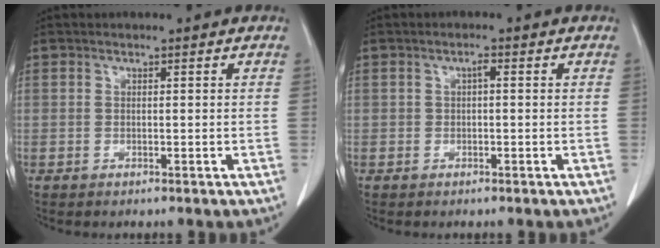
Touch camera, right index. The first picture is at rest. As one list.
[{"total": 0.8, "force": [0.1, 0.1, 0.8], "torque": [-0.014, 0.003, 0.001]}]